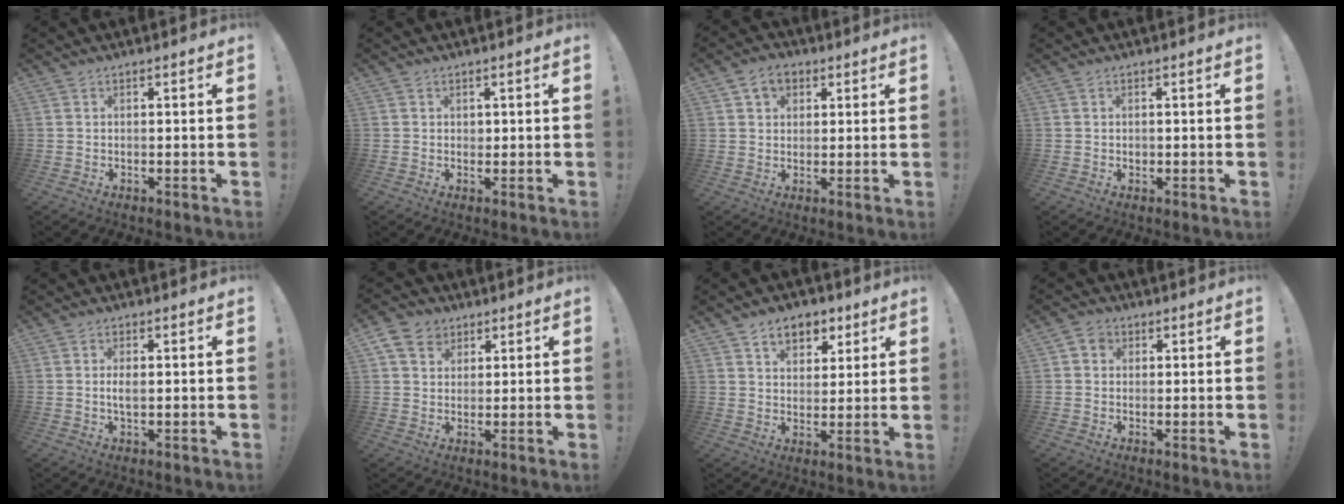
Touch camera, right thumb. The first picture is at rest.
{"total": 1.2, "force": [0.5, 1.0, 0.1], "torque": [0.004, -0.001, 0.008]}
{"total": 6.2, "force": [2.8, 4.7, 3.0], "torque": [-0.051, 0.002, 0.055]}
{"total": 0.7, "force": [-0.1, 0.7, 0.2], "torque": [-0.006, 0.003, -0.001]}
{"total": 2.6, "force": [-0.2, 1.1, 2.3], "torque": [-0.038, -0.005, -0.009]}
{"total": 7.8, "force": [3.8, 6.2, 2.8], "torque": [-0.041, -0.015, 0.077]}
{"total": 8.6, "force": [4.9, 6.1, 3.6], "torque": [-0.040, -0.027, 0.090]}
{"total": 3.3, "force": [0.9, 2.9, 1.3], "torque": [-0.024, 0.005, 0.017]}